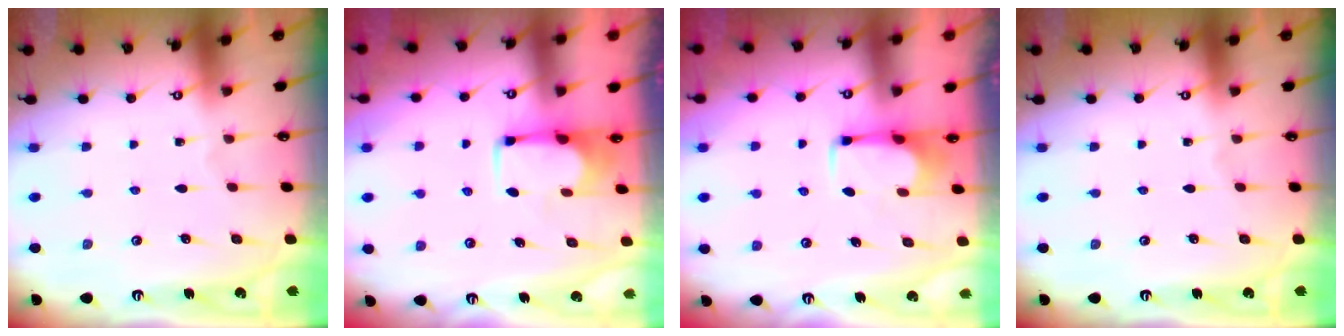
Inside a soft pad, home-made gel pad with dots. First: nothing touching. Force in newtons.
{"total": 1.8, "press": 1.7, "slide": 0.5}
{"total": 2.9, "press": 2.9, "slide": 0.5}
{"total": 0.0}